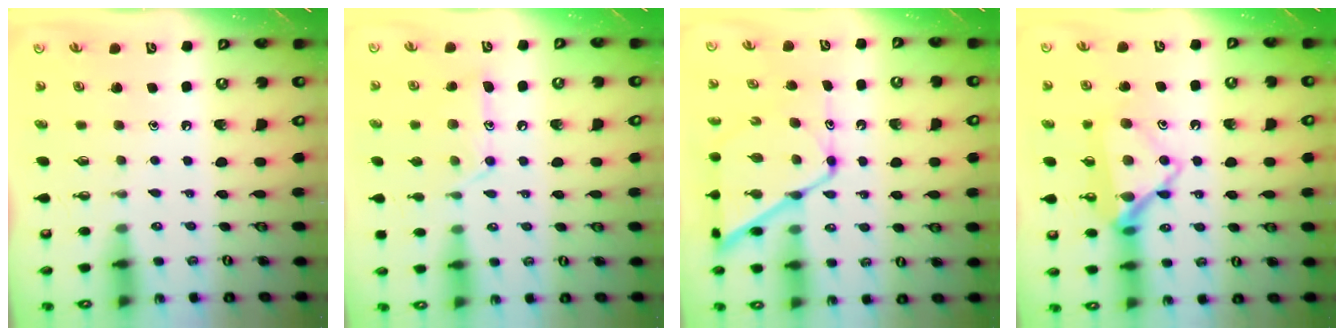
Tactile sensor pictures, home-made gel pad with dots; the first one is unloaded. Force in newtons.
{"total": 13.5, "press": 13.4, "slide": 0.9}
{"total": 14.0, "press": 13.9, "slide": 1.2}
{"total": 17.0, "press": 17.0, "slide": 0.5}